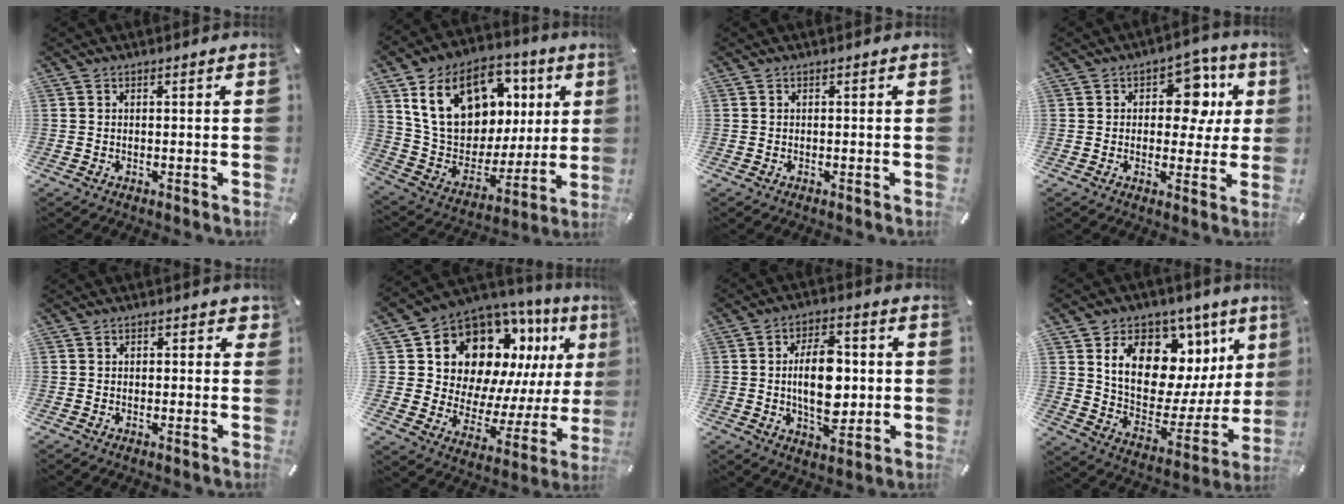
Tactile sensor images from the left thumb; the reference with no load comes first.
{"total": 20.7, "force": [8.4, 14.9, 11.7], "torque": [-0.210, -0.030, 0.156]}
{"total": 0.0}
{"total": 11.4, "force": [3.2, 7.7, 7.8], "torque": [-0.091, -0.009, 0.050]}
{"total": 1.5, "force": [0.2, 1.2, 0.8], "torque": [-0.001, 0.000, -0.002]}
{"total": 15.3, "force": [9.4, 10.4, 6.1], "torque": [-0.094, -0.097, 0.173]}
{"total": 12.9, "force": [0.2, 7.5, 10.5], "torque": [-0.199, 0.002, 0.000]}
{"total": 16.9, "force": [8.5, 11.0, 9.7], "torque": [-0.151, -0.067, 0.150]}